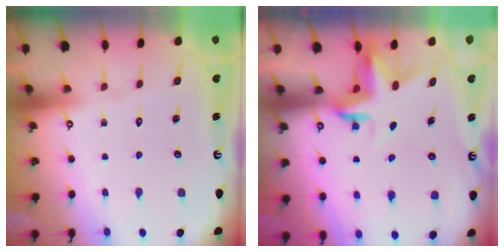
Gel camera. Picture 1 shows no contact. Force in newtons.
{"total": 3.3, "press": 3.3, "slide": 0.2}